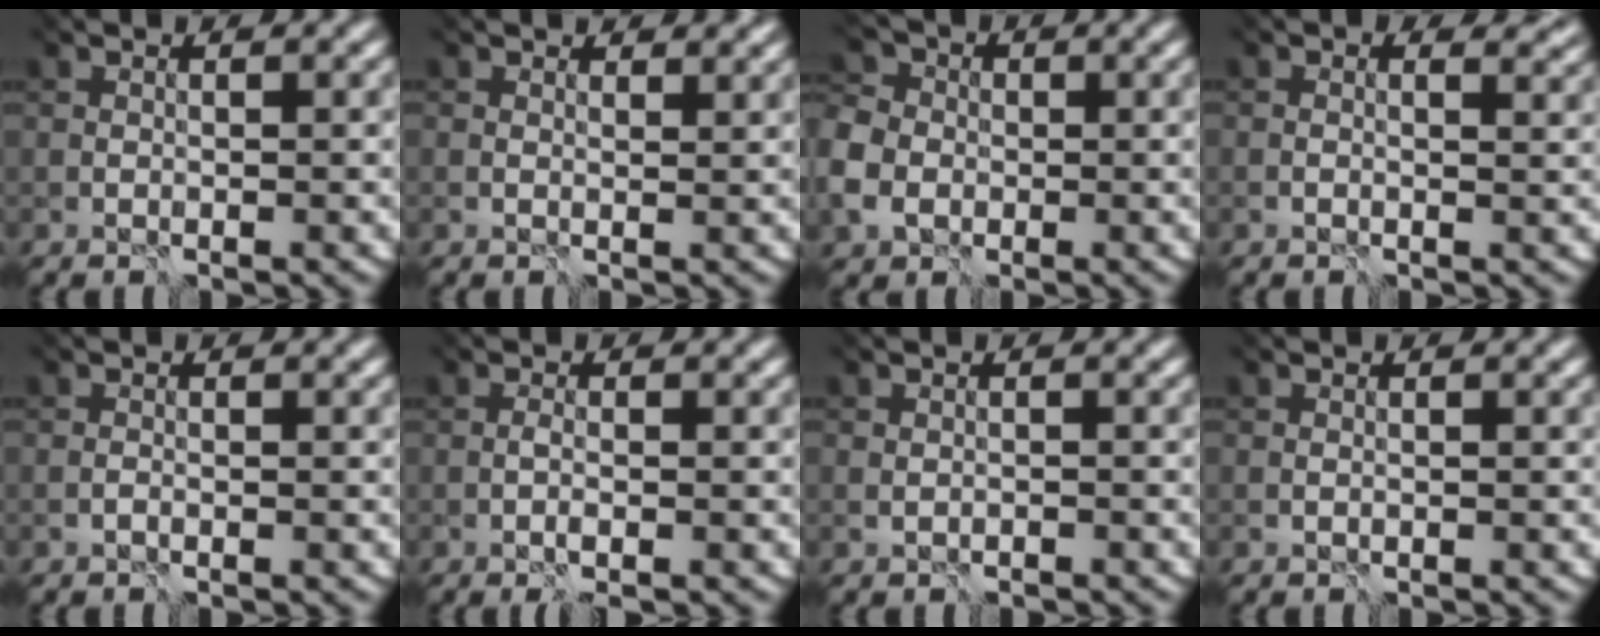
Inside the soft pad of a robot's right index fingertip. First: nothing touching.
{"total": 2.1, "force": [2.0, 0.4, 0.7], "torque": [-0.007, 0.000, 0.026]}
{"total": 6.0, "force": [-2.0, 4.8, 3.0], "torque": [-0.094, 0.009, -0.005]}
{"total": 0.8, "force": [0.0, 0.2, 0.8], "torque": [-0.004, 0.001, 0.002]}
{"total": 1.8, "force": [-1.8, -0.4, -0.1], "torque": [0.007, -0.001, -0.029]}
{"total": 3.1, "force": [-2.9, -0.1, 1.2], "torque": [-0.014, 0.005, -0.034]}
{"total": 0.9, "force": [-0.8, 0.2, -0.3], "torque": [0.006, 0.000, -0.007]}
{"total": 0.8, "force": [-0.6, -0.3, -0.3], "torque": [0.009, -0.003, -0.010]}